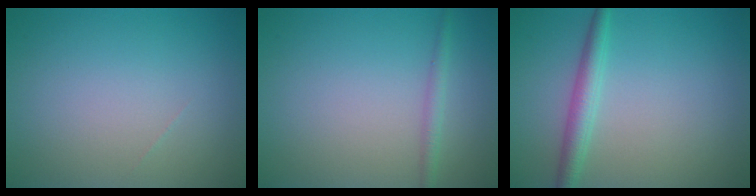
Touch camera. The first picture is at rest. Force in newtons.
{"total": 1.3, "press": 1.3, "slide": 0.0}
{"total": 2.5, "press": 2.5, "slide": 0.0}